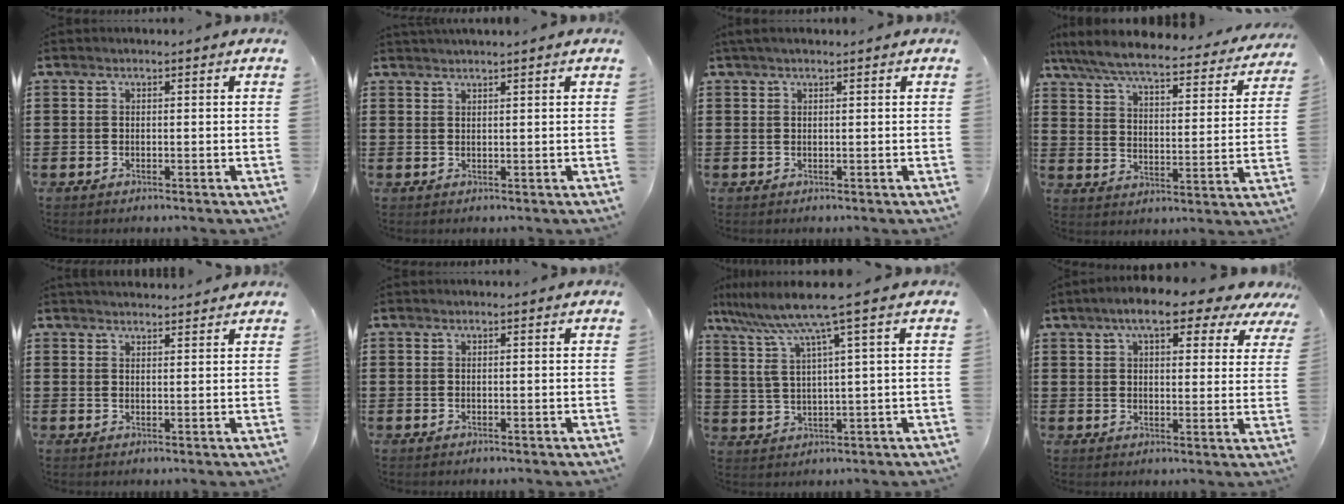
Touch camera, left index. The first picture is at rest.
{"total": 1.2, "force": [1.1, -0.1, 0.4], "torque": [-0.007, 0.000, 0.022]}
{"total": 1.0, "force": [0.7, 0.1, 0.7], "torque": [-0.014, 0.002, 0.012]}
{"total": 6.9, "force": [6.3, 0.4, 2.8], "torque": [-0.083, -0.039, 0.105]}
{"total": 2.0, "force": [2.0, 0.1, 0.0], "torque": [-0.006, -0.003, 0.039]}
{"total": 0.0}
{"total": 7.8, "force": [4.5, -0.2, 6.4], "torque": [-0.148, -0.024, 0.069]}
{"total": 8.4, "force": [6.1, 2.5, 5.2], "torque": [-0.088, -0.013, 0.100]}